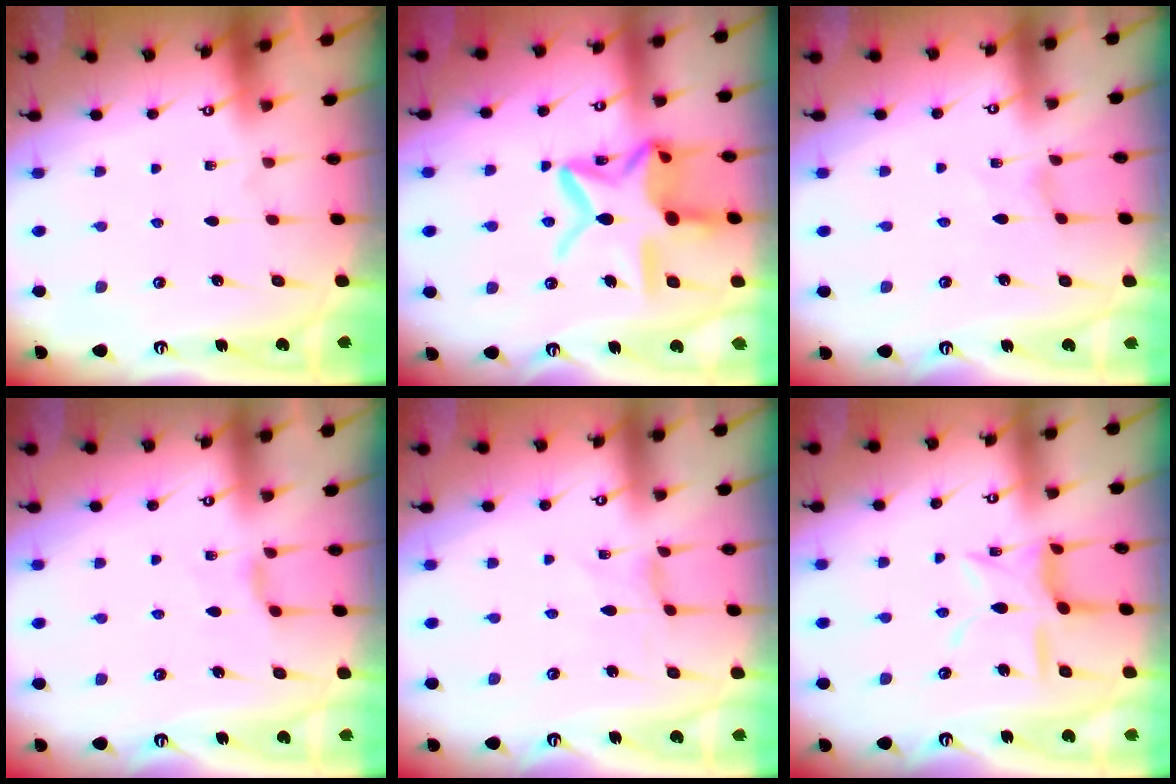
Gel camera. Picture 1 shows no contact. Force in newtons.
{"total": 18.2, "press": 18.1, "slide": 1.3}
{"total": 0.0}
{"total": 4.1, "press": 4.1, "slide": 0.6}
{"total": 0.0}
{"total": 10.9, "press": 10.8, "slide": 0.9}